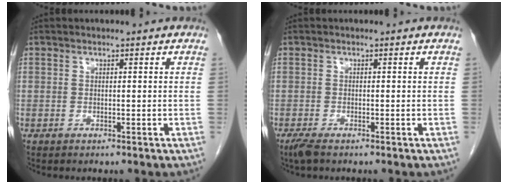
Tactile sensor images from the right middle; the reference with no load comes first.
{"total": 1.9, "force": [-1.4, 0.4, 1.2], "torque": [-0.033, -0.008, -0.028]}